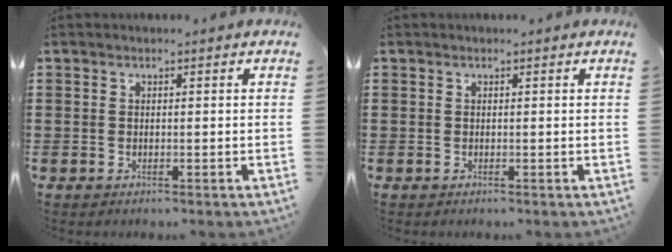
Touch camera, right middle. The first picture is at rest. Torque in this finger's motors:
{"motor_torque": [0.07, -0.04, -0.01, 0.01]}